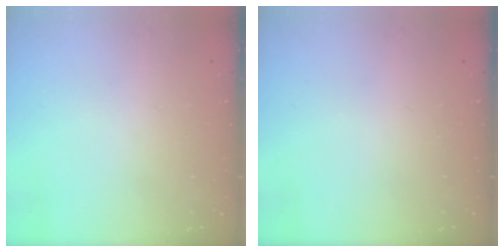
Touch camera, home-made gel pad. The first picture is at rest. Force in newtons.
{"total": 0.0}